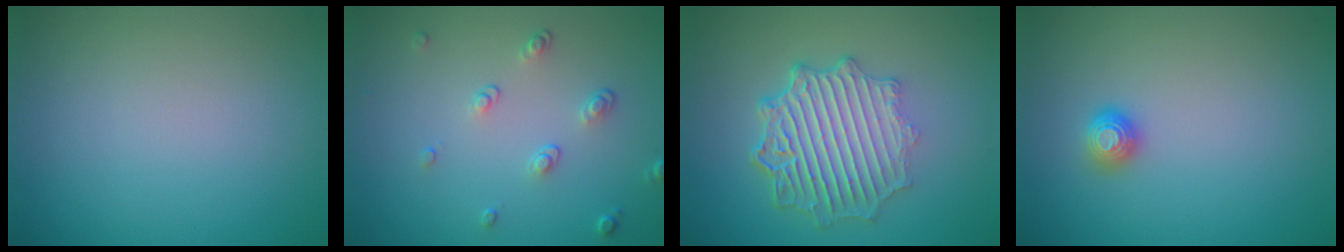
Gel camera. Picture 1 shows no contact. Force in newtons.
{"total": 1.8, "press": 1.3, "slide": 1.2}
{"total": 6.9, "press": 5.2, "slide": 4.6}
{"total": 1.1, "press": 1.1, "slide": 0.2}